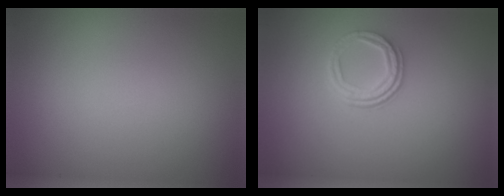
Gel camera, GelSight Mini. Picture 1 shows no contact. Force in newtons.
{"total": 2.4, "press": 1.7, "slide": 1.7}